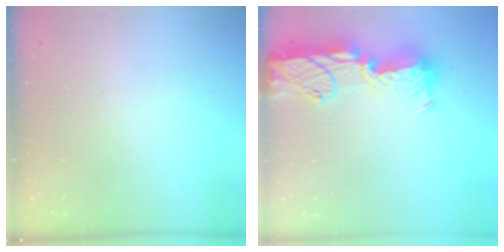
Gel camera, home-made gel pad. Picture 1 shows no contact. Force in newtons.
{"total": 19.3, "press": 19.2, "slide": 1.1}